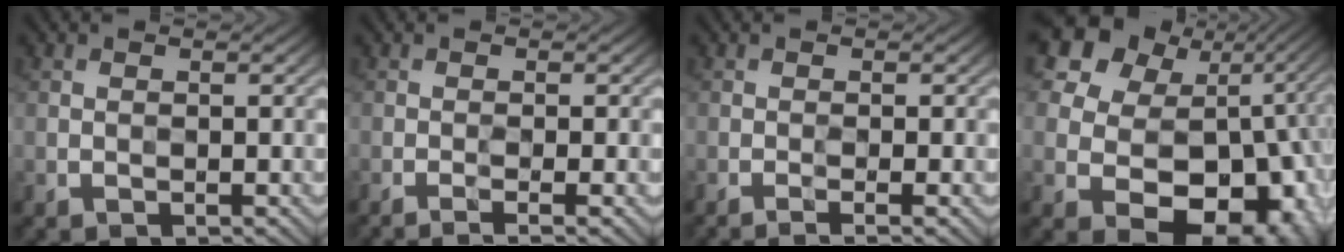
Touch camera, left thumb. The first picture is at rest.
{"total": 2.5, "force": [-1.6, -0.3, 1.9], "torque": [-0.036, 0.003, -0.031]}
{"total": 2.3, "force": [-1.4, -0.3, 1.8], "torque": [-0.035, 0.002, -0.025]}
{"total": 17.6, "force": [0.9, 14.7, 9.7], "torque": [-0.157, 0.001, 0.042]}